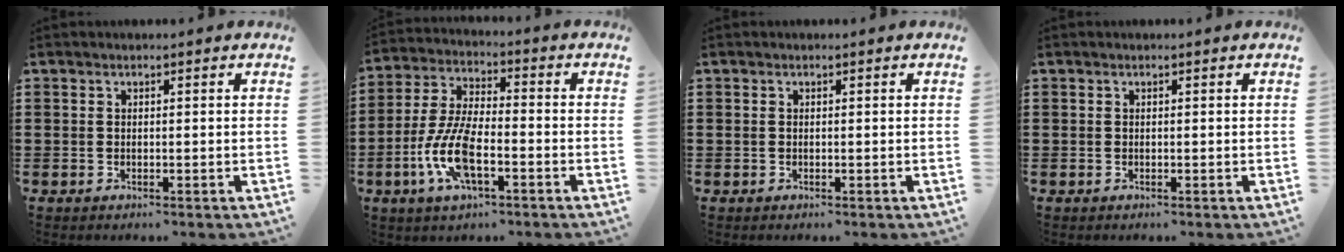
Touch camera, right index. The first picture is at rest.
{"total": 9.4, "force": [-3.3, 3.6, 8.1], "torque": [-0.184, -0.009, -0.064]}
{"total": 0.0}
{"total": 0.0}